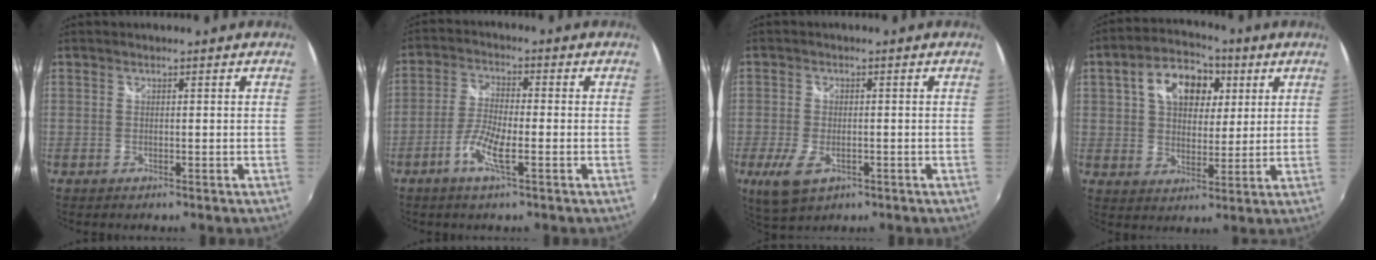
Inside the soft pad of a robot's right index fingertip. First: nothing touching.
{"total": 6.4, "force": [-3.0, 1.1, 5.5], "torque": [-0.120, -0.002, -0.060]}
{"total": 6.9, "force": [-2.9, 3.7, 5.1], "torque": [-0.117, -0.019, -0.051]}
{"total": 13.0, "force": [4.5, 8.6, 8.6], "torque": [-0.163, 0.038, 0.074]}